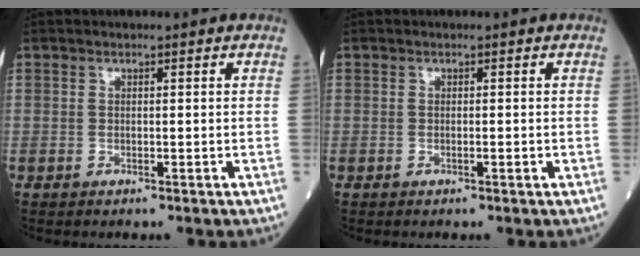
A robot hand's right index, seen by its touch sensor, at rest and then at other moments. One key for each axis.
{"total": 0.9, "fx": -0.2, "fy": 0.1, "fz": 0.9, "tx": -0.014, "ty": -0.002, "tz": -0.002}